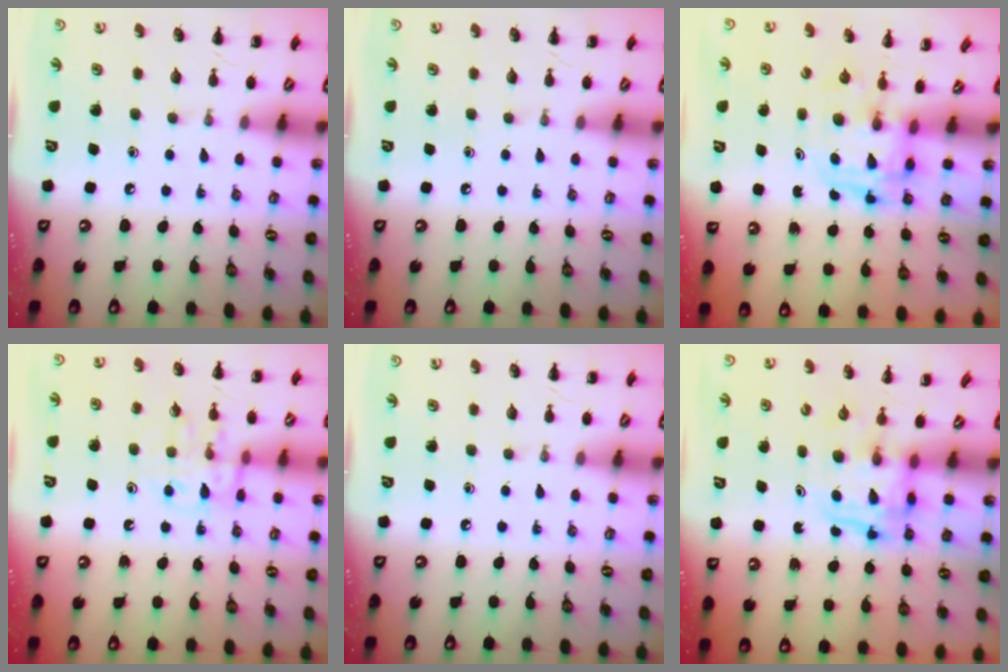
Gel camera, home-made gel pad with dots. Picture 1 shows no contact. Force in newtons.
{"total": 0.0}
{"total": 3.1, "press": 3.1, "slide": 0.5}
{"total": 11.5, "press": 11.4, "slide": 1.2}
{"total": 0.0}
{"total": 3.5, "press": 3.5, "slide": 0.3}